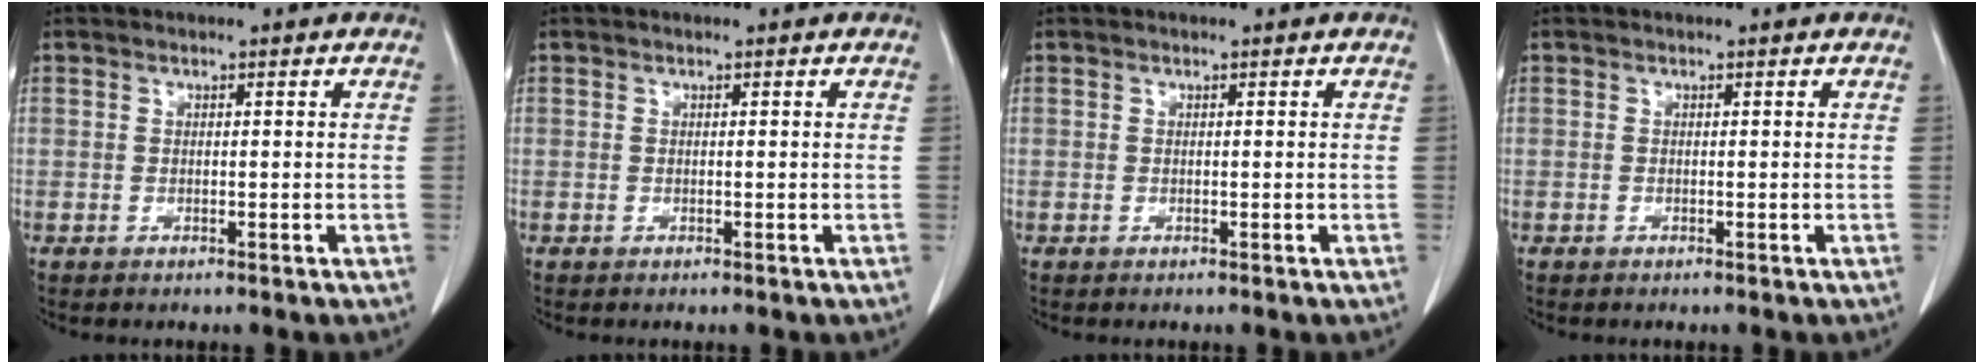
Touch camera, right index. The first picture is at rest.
{"total": 0.0}
{"total": 0.0}
{"total": 0.0}